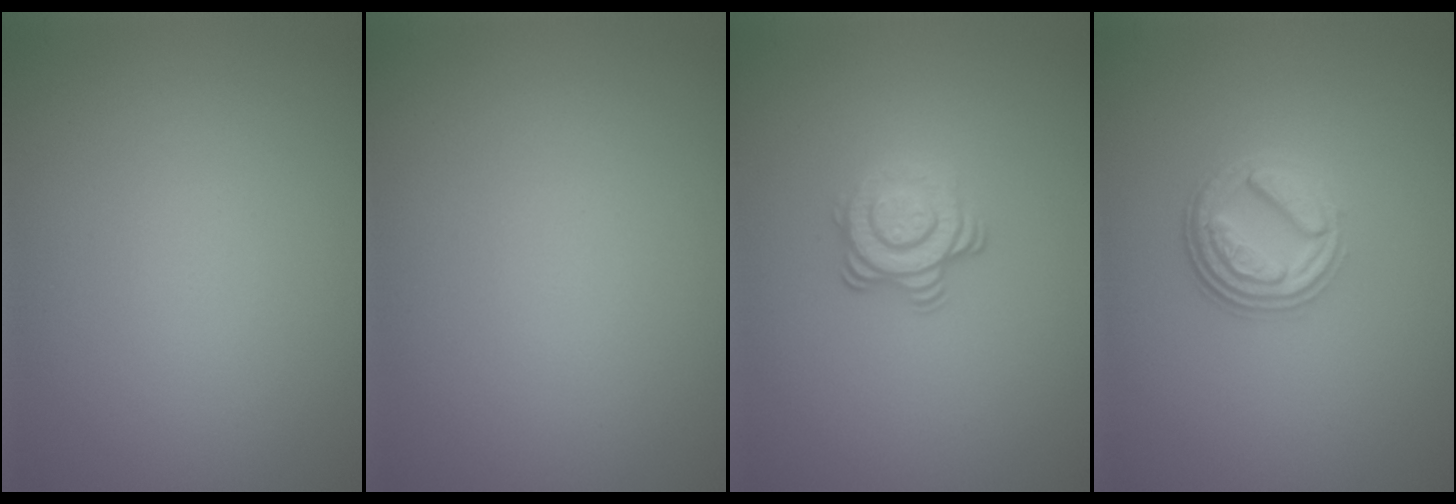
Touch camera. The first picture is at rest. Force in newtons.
{"total": 0.0}
{"total": 3.5, "press": 2.5, "slide": 2.4}
{"total": 4.2, "press": 3.3, "slide": 2.6}